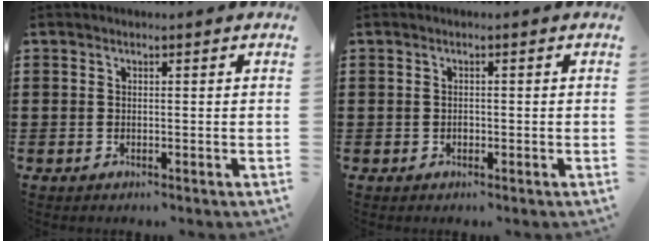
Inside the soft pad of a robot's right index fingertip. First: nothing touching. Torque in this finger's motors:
{"motor_torque": [-0.93, 1.21, -0.01, 0.02]}